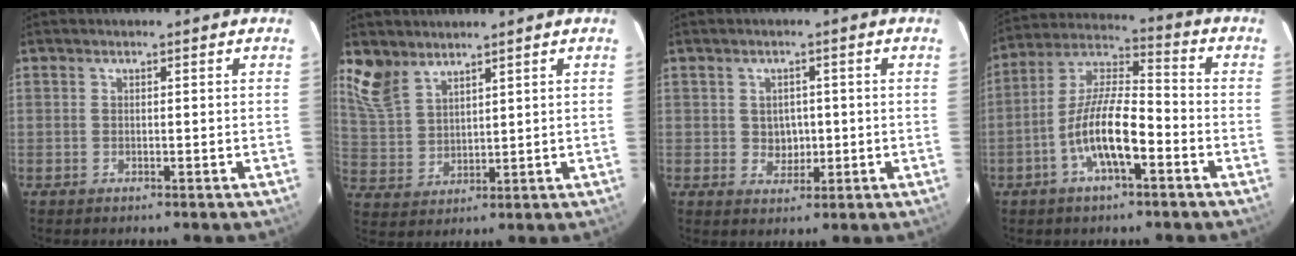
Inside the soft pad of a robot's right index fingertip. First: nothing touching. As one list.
[{"total": 7.4, "force": [5.8, 3.6, 2.8], "torque": [-0.064, 0.011, 0.129]}, {"total": 3.6, "force": [0.0, 3.3, 1.4], "torque": [-0.024, 0.008, 0.005]}, {"total": 12.1, "force": [-4.9, 3.5, 10.5], "torque": [-0.214, 0.005, -0.095]}]